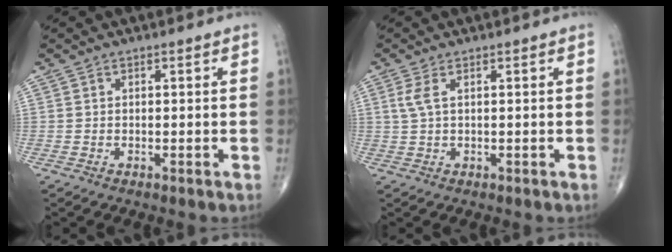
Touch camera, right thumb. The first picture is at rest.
{"total": 2.4, "force": [0.7, 0.7, 2.2], "torque": [-0.063, 0.008, 0.022]}